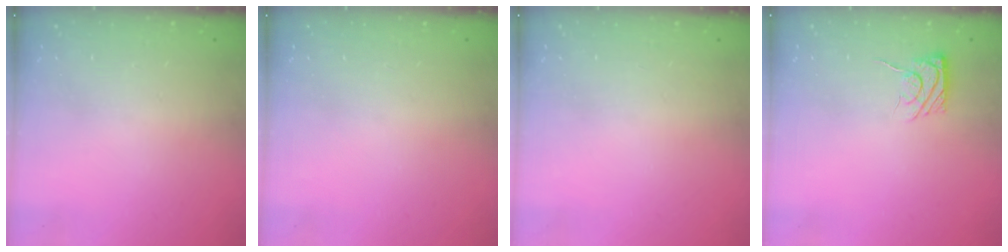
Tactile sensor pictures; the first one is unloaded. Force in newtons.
{"total": 0.0}
{"total": 0.0}
{"total": 6.1, "press": 5.9, "slide": 1.6}